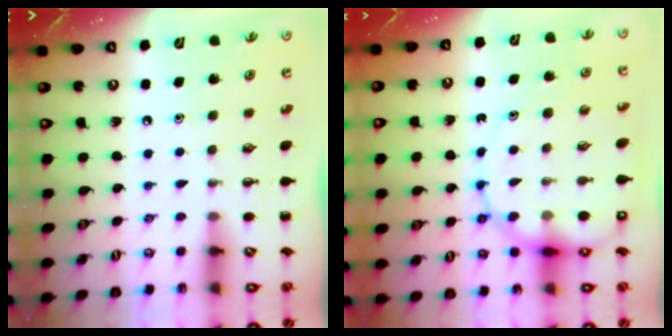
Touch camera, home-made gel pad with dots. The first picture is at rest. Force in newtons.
{"total": 14.5, "press": 14.0, "slide": 3.8}